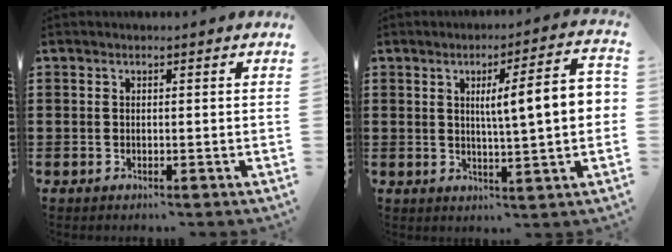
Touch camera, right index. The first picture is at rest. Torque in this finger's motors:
{"motor_torque": [1.61, -0.53, 0.36, 0.20]}